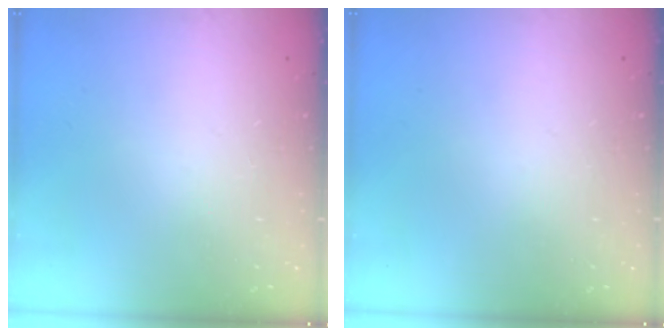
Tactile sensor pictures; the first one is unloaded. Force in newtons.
{"total": 0.0}